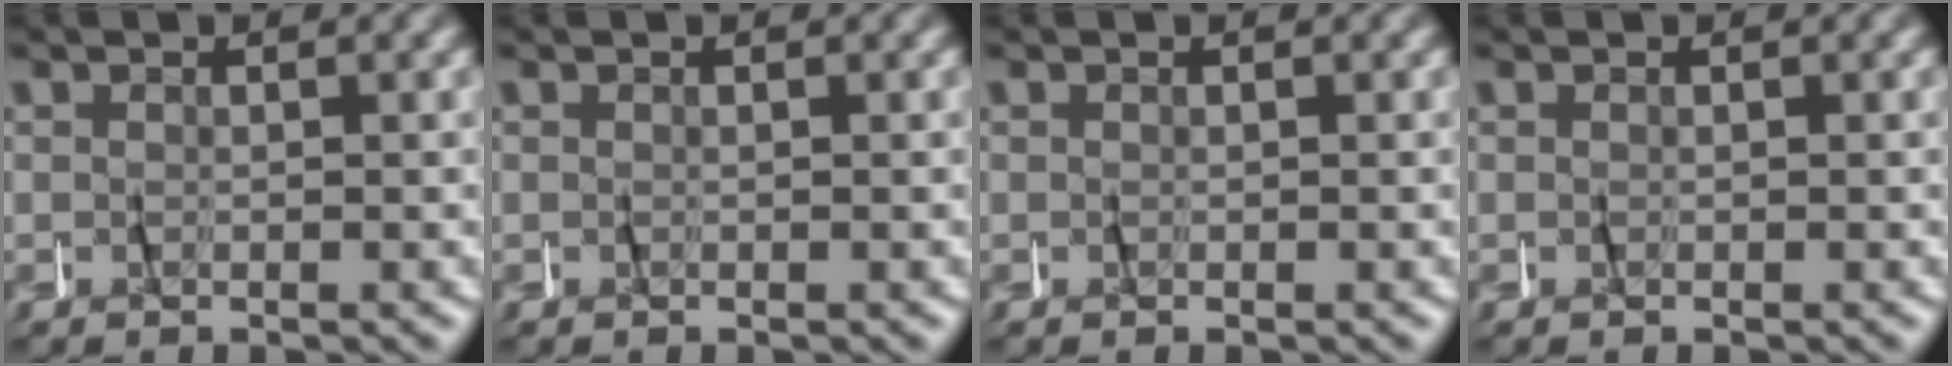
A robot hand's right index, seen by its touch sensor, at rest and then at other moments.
{"total": 0.0}
{"total": 0.0}
{"total": 0.0}